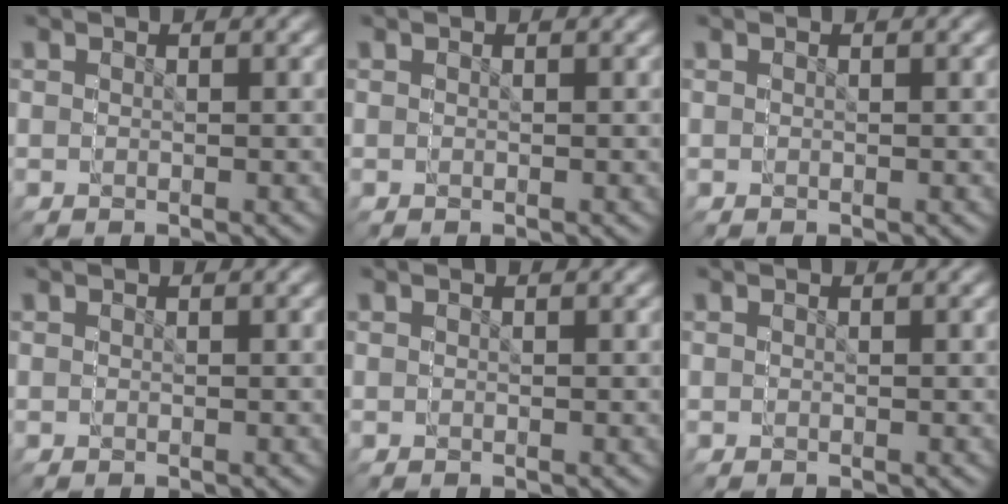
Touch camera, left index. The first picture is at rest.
{"total": 0.0}
{"total": 0.0}
{"total": 0.0}
{"total": 0.0}
{"total": 0.0}